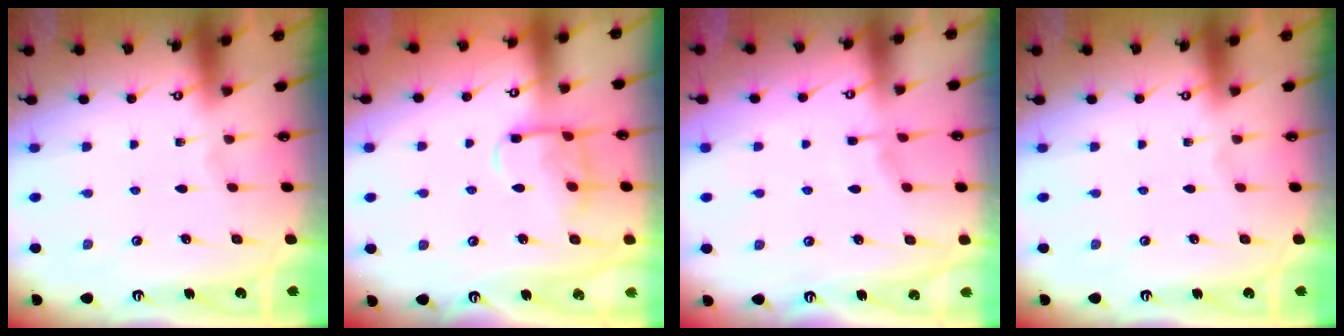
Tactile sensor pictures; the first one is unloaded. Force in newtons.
{"total": 10.0, "press": 10.0, "slide": 0.9}
{"total": 3.9, "press": 3.9, "slide": 0.3}
{"total": 0.0}